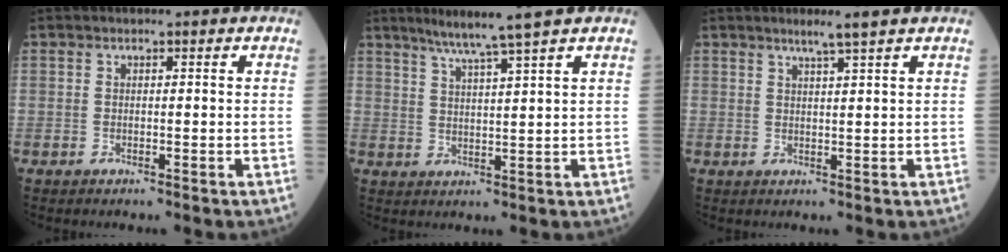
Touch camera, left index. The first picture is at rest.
{"total": 6.2, "force": [4.7, -1.7, 3.6], "torque": [-0.063, -0.003, 0.084]}
{"total": 2.8, "force": [2.0, -0.9, 1.7], "torque": [-0.031, -0.006, 0.038]}